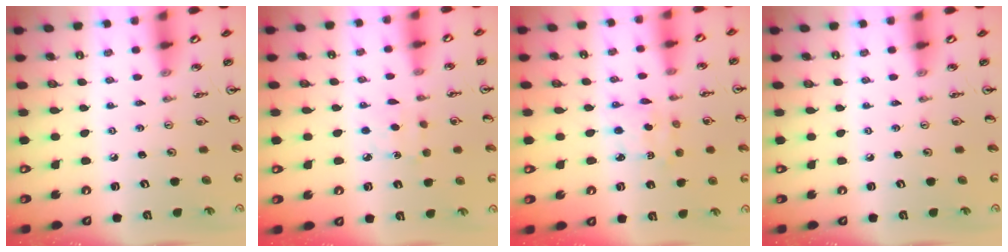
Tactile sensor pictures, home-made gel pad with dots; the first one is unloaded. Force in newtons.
{"total": 4.3, "press": 4.3, "slide": 0.5}
{"total": 2.7, "press": 2.7, "slide": 0.0}
{"total": 0.0}